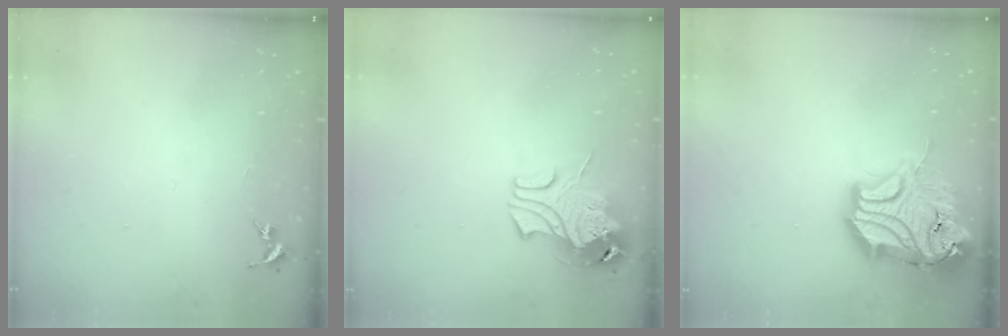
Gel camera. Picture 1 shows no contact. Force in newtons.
{"total": 9.7, "press": 9.6, "slide": 1.4}
{"total": 21.9, "press": 21.7, "slide": 2.9}